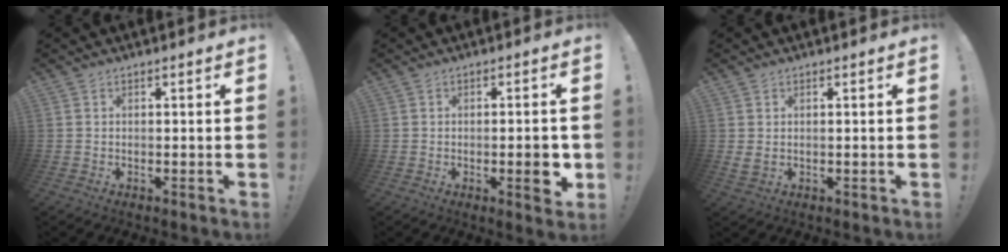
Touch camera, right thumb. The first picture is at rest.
{"total": 5.0, "force": [-1.3, 1.5, 4.6], "torque": [-0.052, -0.001, -0.019]}
{"total": 1.8, "force": [0.9, 0.9, 1.3], "torque": [-0.012, -0.005, 0.014]}